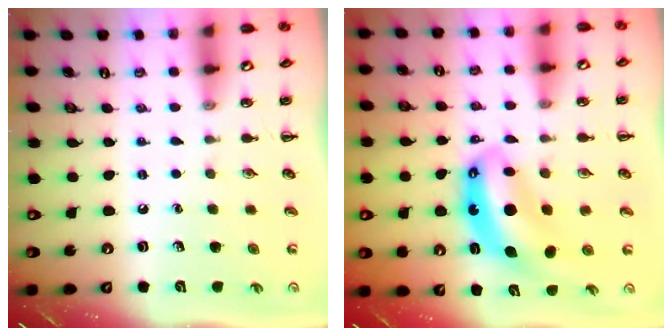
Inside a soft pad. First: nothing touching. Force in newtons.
{"total": 8.9, "press": 8.6, "slide": 2.2}